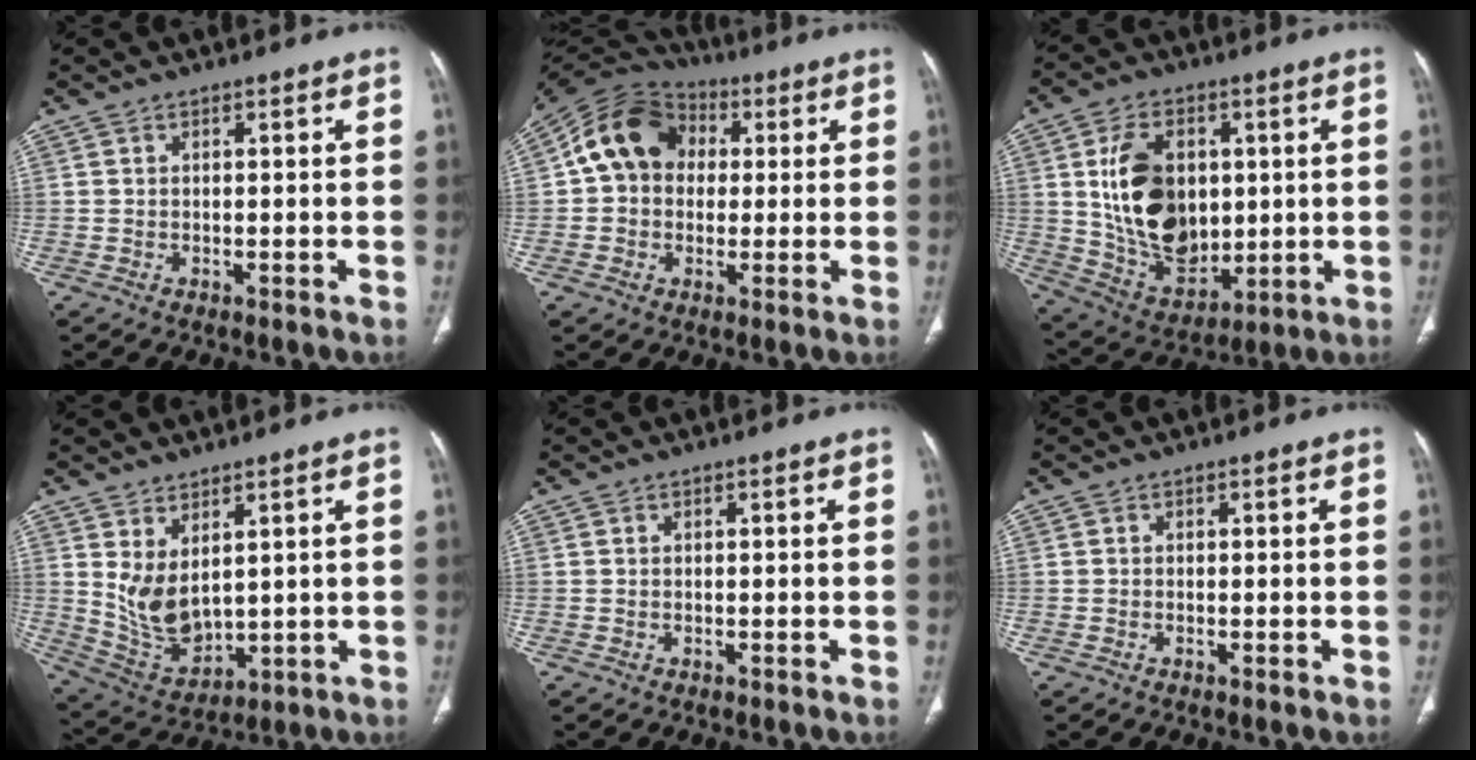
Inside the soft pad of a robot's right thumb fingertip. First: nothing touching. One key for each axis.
{"total": 13.4, "fx": 2.1, "fy": 10.9, "fz": 7.5, "tx": -0.118, "ty": 0.027, "tz": 0.024}
{"total": 17.9, "fx": 2.2, "fy": 12.1, "fz": 12.9, "tx": -0.183, "ty": -0.015, "tz": 0.059}
{"total": 9.0, "fx": 2.9, "fy": 4.9, "fz": 6.9, "tx": -0.120, "ty": -0.030, "tz": 0.082}
{"total": 0.0}
{"total": 0.0}